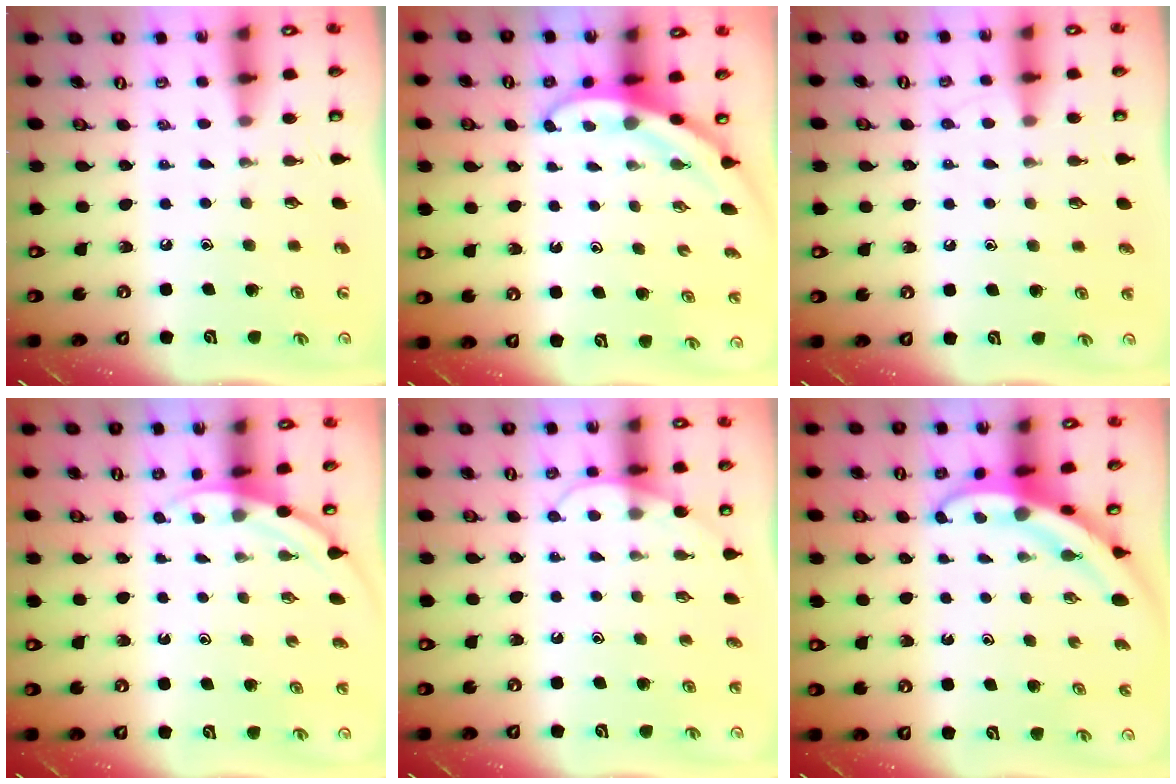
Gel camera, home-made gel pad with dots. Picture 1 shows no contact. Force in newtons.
{"total": 3.3, "press": 3.3, "slide": 0.1}
{"total": 5.6, "press": 5.6, "slide": 0.5}
{"total": 2.6, "press": 2.6, "slide": 0.1}
{"total": 4.8, "press": 4.8, "slide": 0.4}
{"total": 3.9, "press": 3.8, "slide": 0.6}